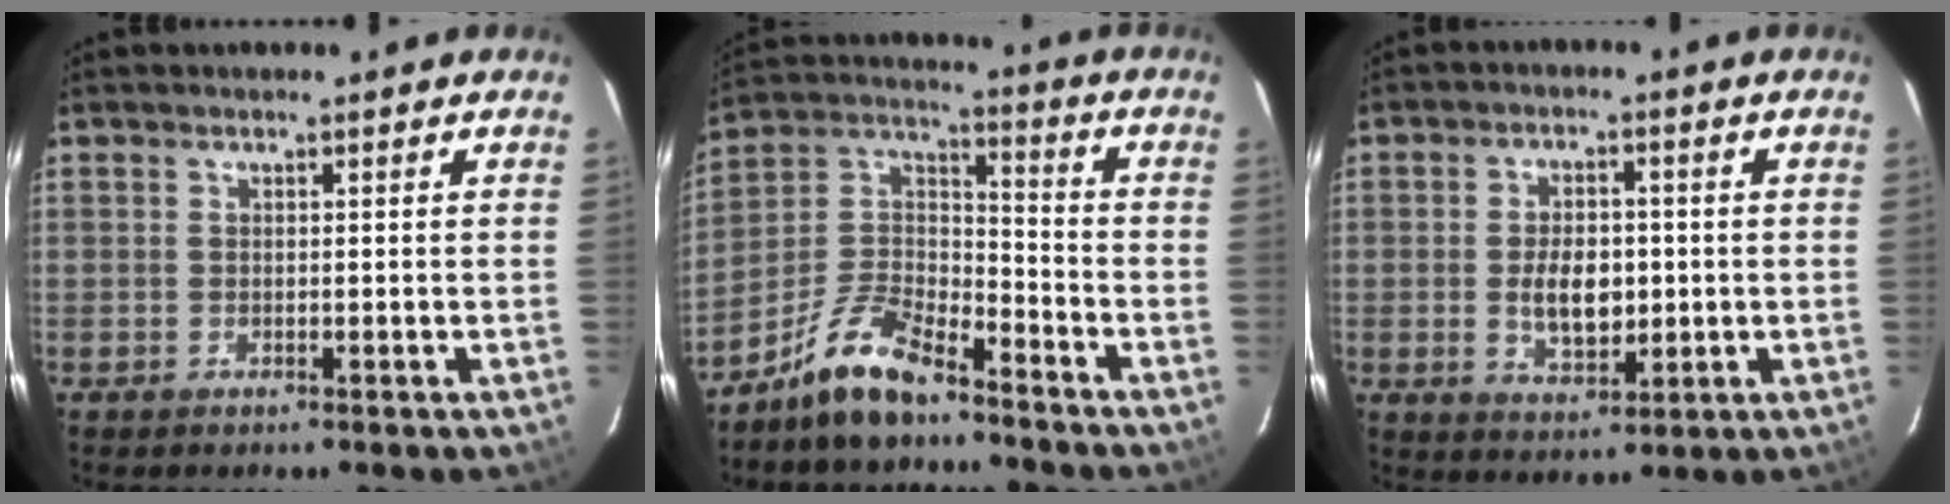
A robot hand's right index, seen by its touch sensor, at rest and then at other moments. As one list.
[{"total": 11.7, "force": [-8.7, 3.9, 6.8], "torque": [-0.153, 0.030, -0.168]}, {"total": 7.8, "force": [-0.7, 4.6, 6.3], "torque": [-0.115, -0.001, -0.004]}]